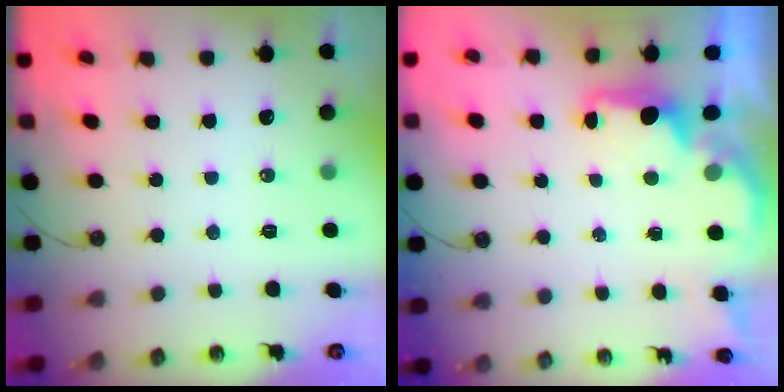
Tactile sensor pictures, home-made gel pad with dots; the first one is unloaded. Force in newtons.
{"total": 1.6, "press": 1.5, "slide": 0.5}